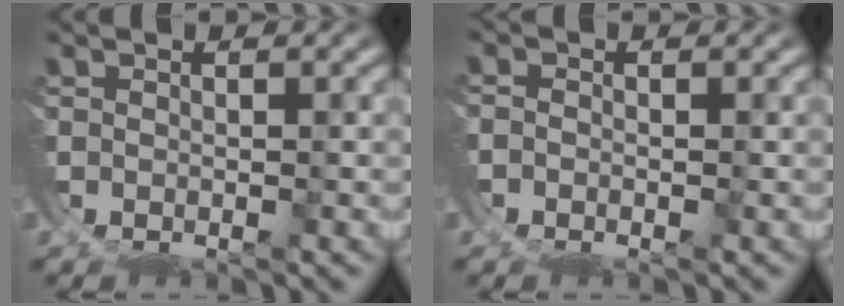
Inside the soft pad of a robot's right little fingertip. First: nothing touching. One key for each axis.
{"total": 0.8, "fx": -0.4, "fy": 0.7, "fz": 0.2, "tx": -0.005, "ty": 0.001, "tz": -0.013}